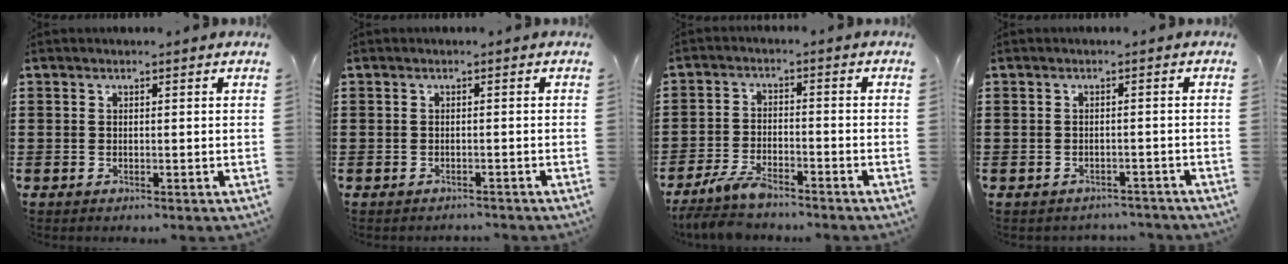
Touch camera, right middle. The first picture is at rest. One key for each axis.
{"total": 0.7, "fx": -0.7, "fy": 0.0, "fz": 0.0, "tx": -0.002, "ty": -0.001, "tz": -0.014}
{"total": 5.0, "fx": -4.4, "fy": 0.9, "fz": 2.2, "tx": -0.064, "ty": -0.009, "tz": -0.092}
{"total": 1.4, "fx": -1.3, "fy": 0.2, "fz": 0.0, "tx": -0.007, "ty": 0.000, "tz": -0.029}